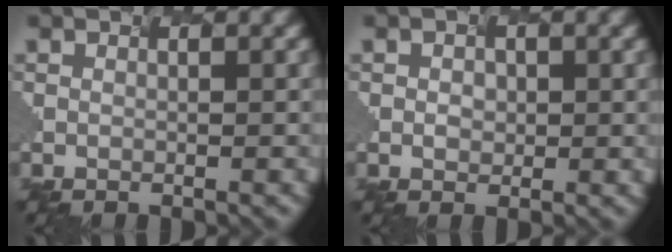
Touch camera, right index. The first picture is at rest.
{"total": 0.7, "force": [-0.4, 0.7, -0.1], "torque": [0.000, 0.001, 0.000]}